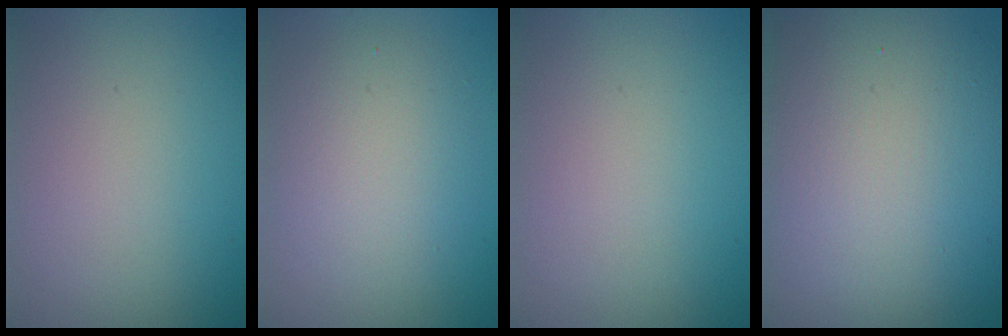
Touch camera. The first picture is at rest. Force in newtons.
{"total": 2.6, "press": 2.6, "slide": 0.3}
{"total": 0.0}
{"total": 14.6, "press": 14.6, "slide": 0.8}